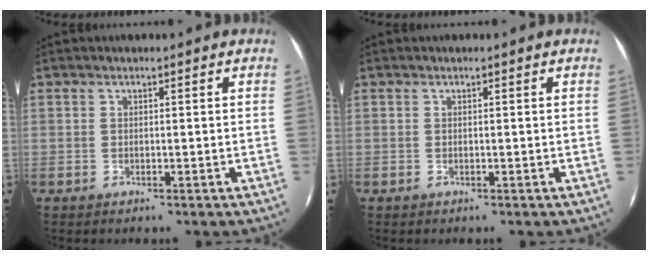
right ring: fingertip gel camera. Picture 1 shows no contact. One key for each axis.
{"total": 0.0}